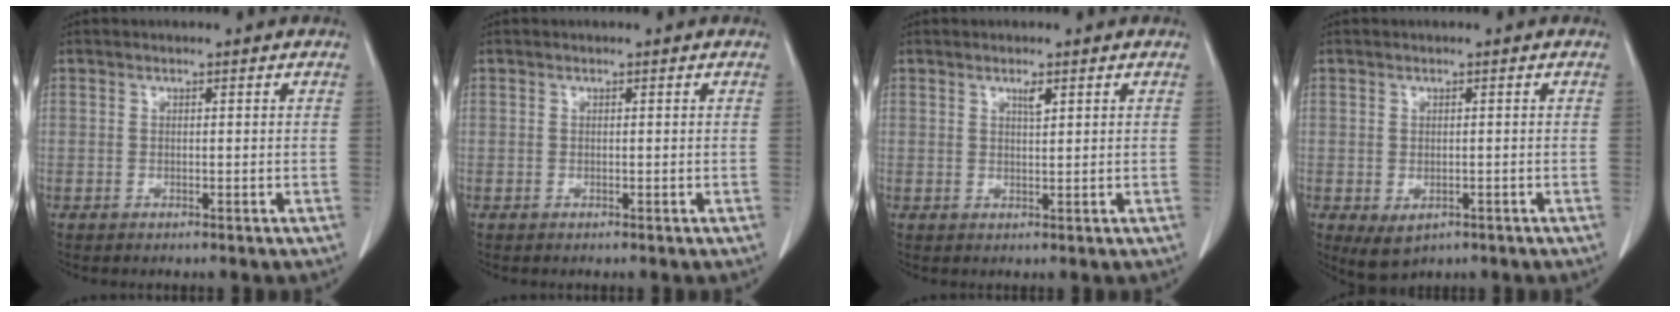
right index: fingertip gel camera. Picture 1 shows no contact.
{"total": 0.0}
{"total": 1.4, "force": [0.9, 0.2, 1.1], "torque": [-0.021, -0.002, 0.016]}
{"total": 3.2, "force": [-1.3, 2.1, 2.1], "torque": [-0.036, -0.008, -0.007]}